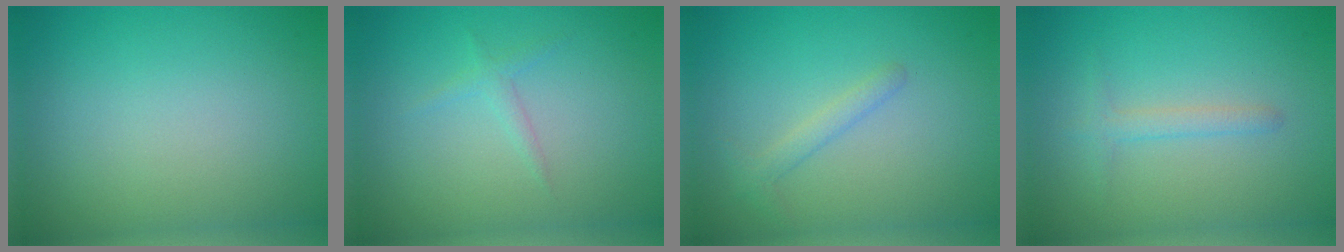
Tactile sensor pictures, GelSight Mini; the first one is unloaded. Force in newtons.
{"total": 0.9, "press": 0.9, "slide": 0.1}
{"total": 1.3, "press": 1.3, "slide": 0.1}
{"total": 1.4, "press": 1.4, "slide": 0.1}